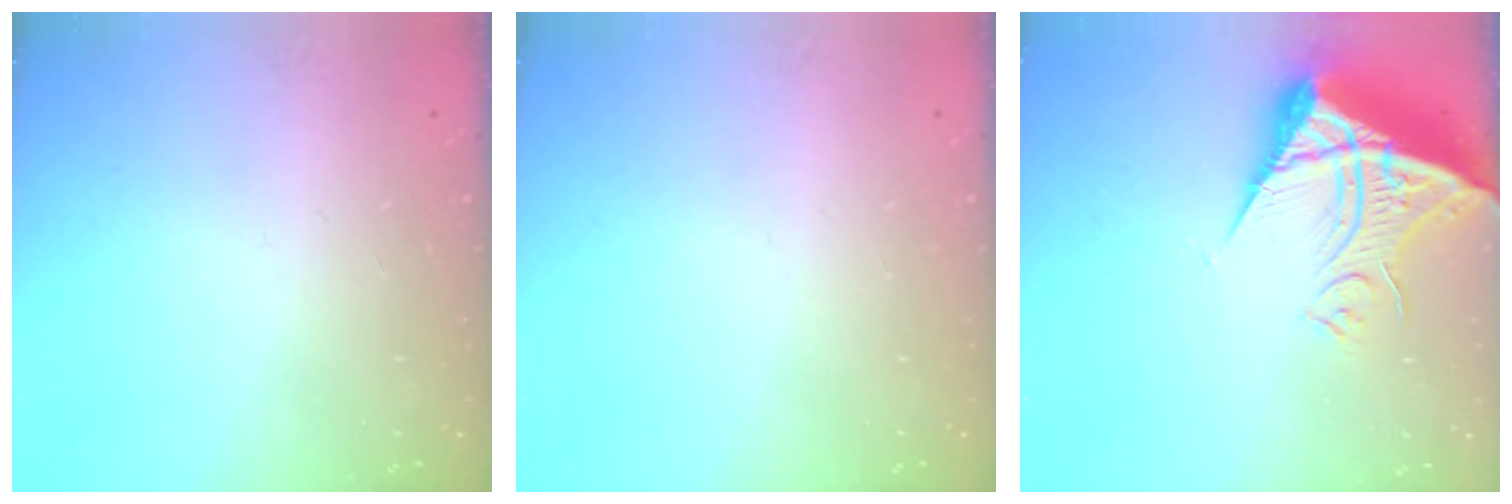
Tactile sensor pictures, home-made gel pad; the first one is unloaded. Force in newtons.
{"total": 0.0}
{"total": 13.2, "press": 13.1, "slide": 1.2}